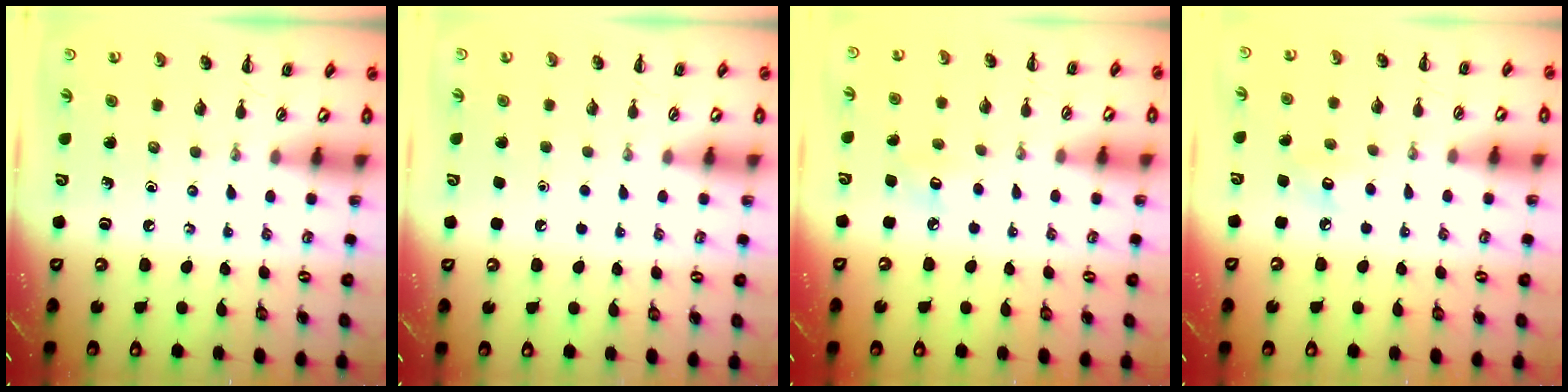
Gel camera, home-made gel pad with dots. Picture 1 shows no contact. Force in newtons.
{"total": 1.6, "press": 1.6, "slide": 0.1}
{"total": 6.0, "press": 5.8, "slide": 1.4}
{"total": 5.6, "press": 5.4, "slide": 1.4}